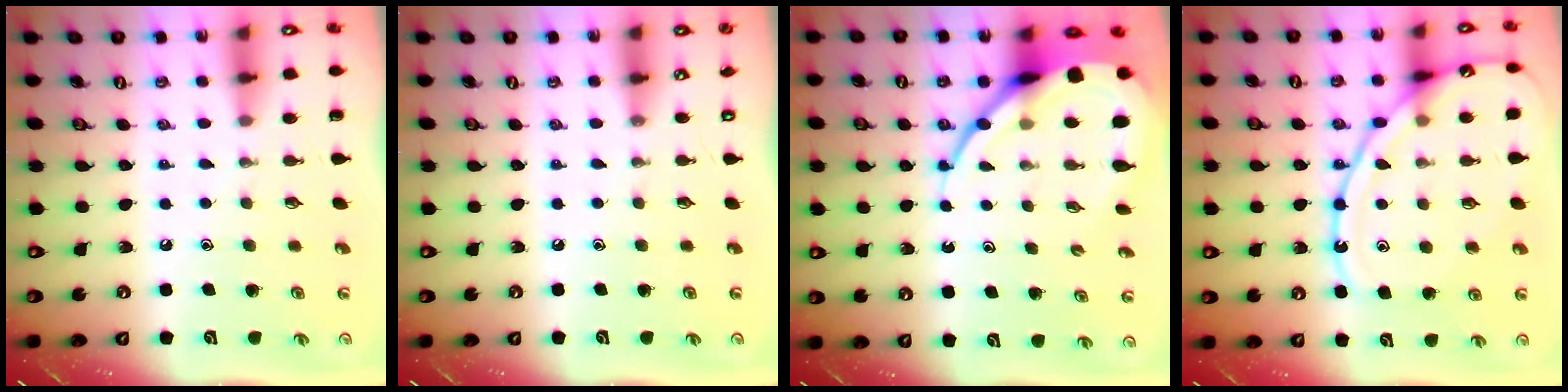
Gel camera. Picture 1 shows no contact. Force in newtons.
{"total": 0.0}
{"total": 13.1, "press": 13.1, "slide": 1.2}
{"total": 14.1, "press": 14.0, "slide": 1.5}